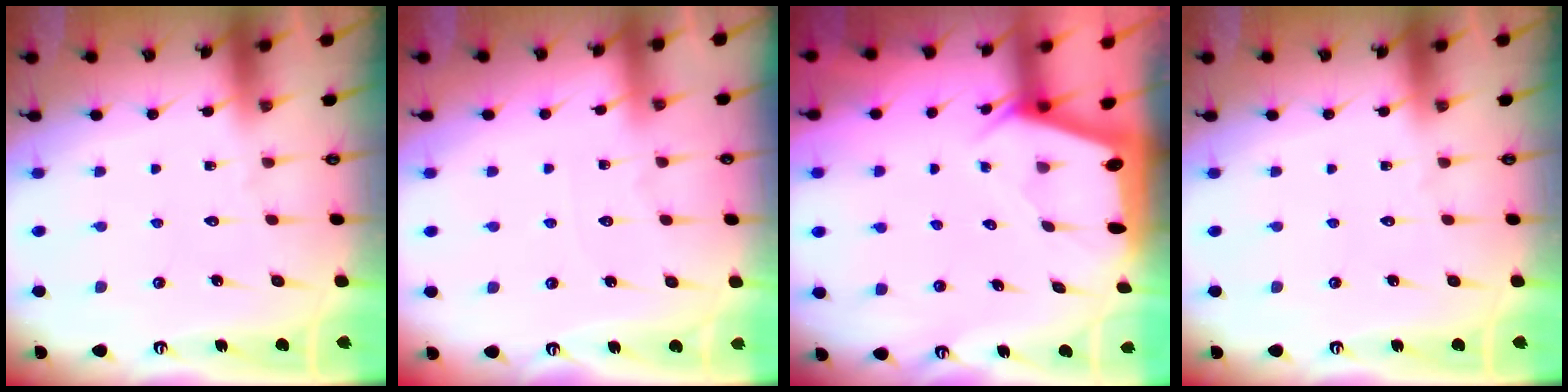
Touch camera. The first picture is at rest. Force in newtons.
{"total": 2.0, "press": 2.0, "slide": 0.3}
{"total": 2.0, "press": 1.9, "slide": 0.3}
{"total": 0.0}